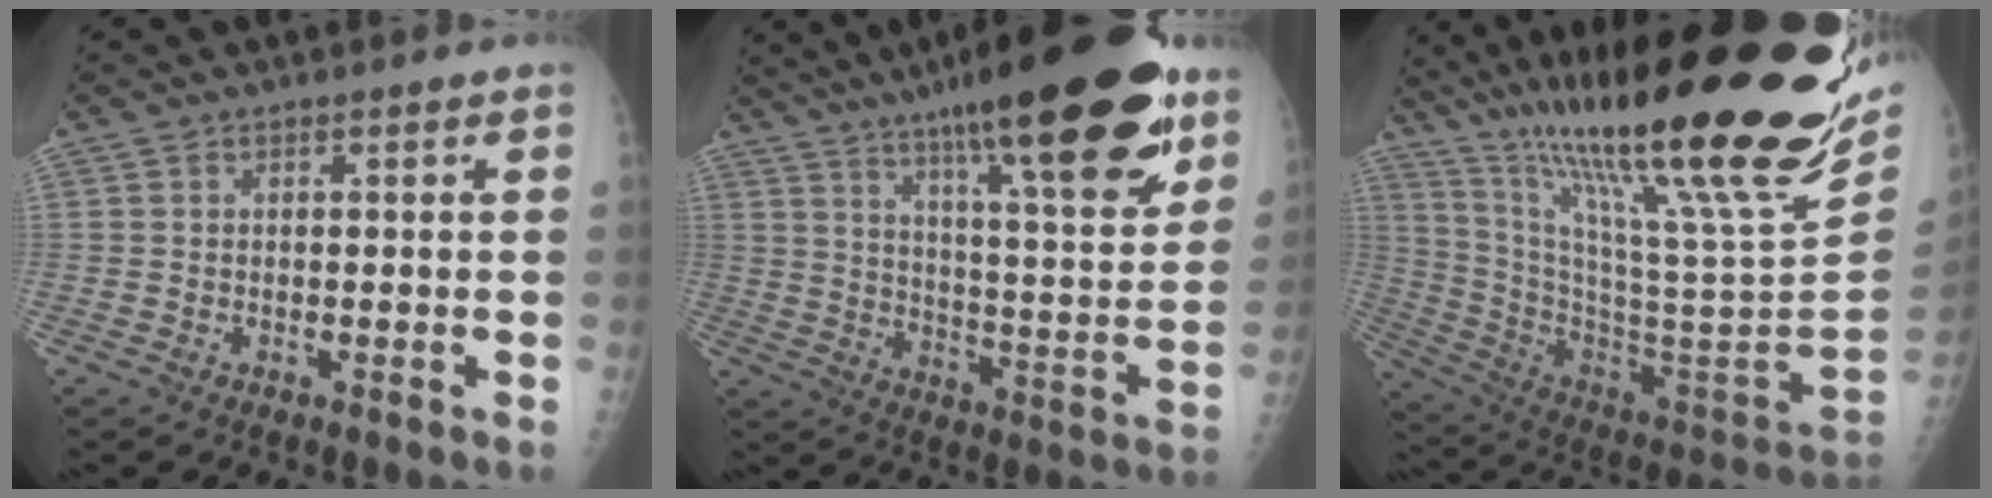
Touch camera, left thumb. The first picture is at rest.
{"total": 27.7, "force": [17.5, 5.6, 20.7], "torque": [-0.291, -0.052, 0.270]}
{"total": 36.3, "force": [25.7, 4.5, 25.2], "torque": [-0.398, -0.116, 0.406]}